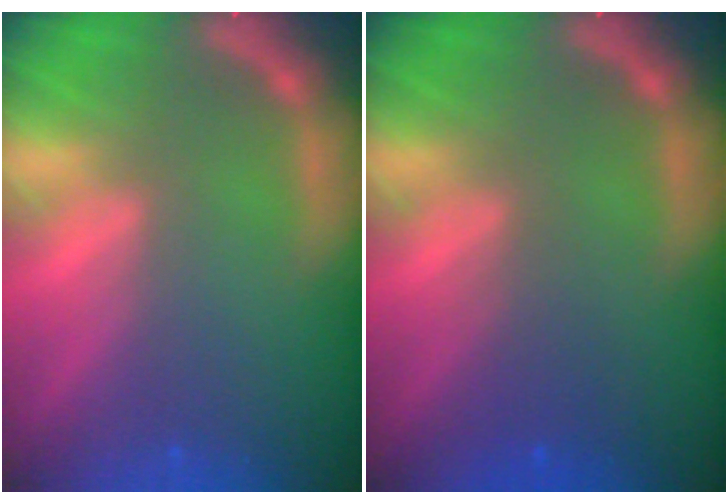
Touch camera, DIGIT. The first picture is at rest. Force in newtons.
{"total": 2.0}